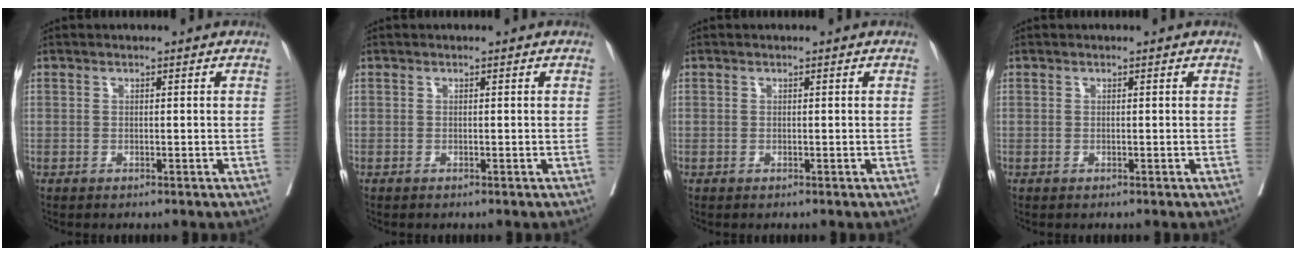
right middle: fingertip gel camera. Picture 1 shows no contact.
{"total": 0.0}
{"total": 0.0}
{"total": 0.0}